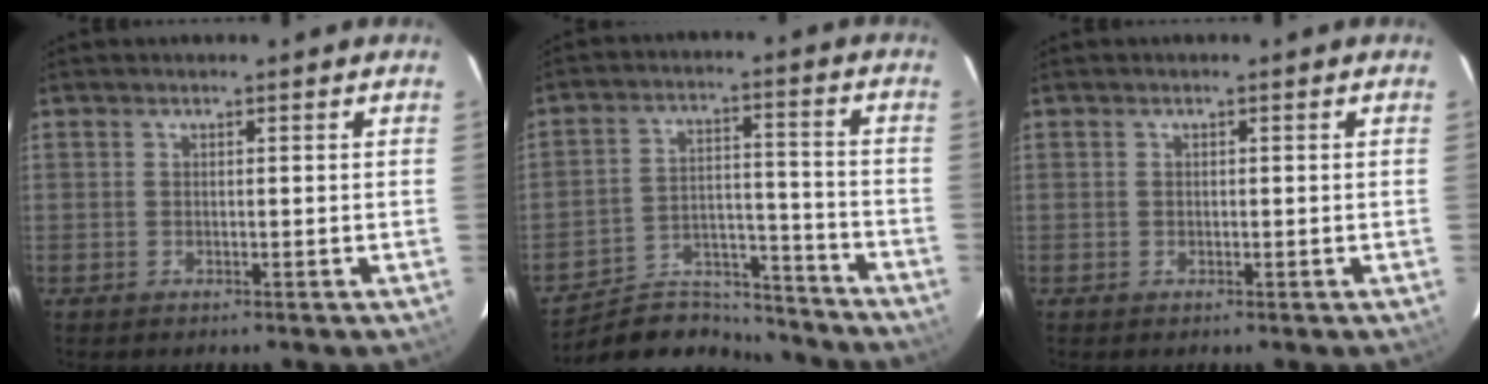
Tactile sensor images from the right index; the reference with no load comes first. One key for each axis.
{"total": 15.6, "fx": -14.5, "fy": 5.2, "fz": 2.4, "tx": -0.059, "ty": 0.036, "tz": -0.220}
{"total": 0.5, "fx": -0.1, "fy": 0.5, "fz": 0.0, "tx": 0.001, "ty": 0.001, "tz": -0.002}